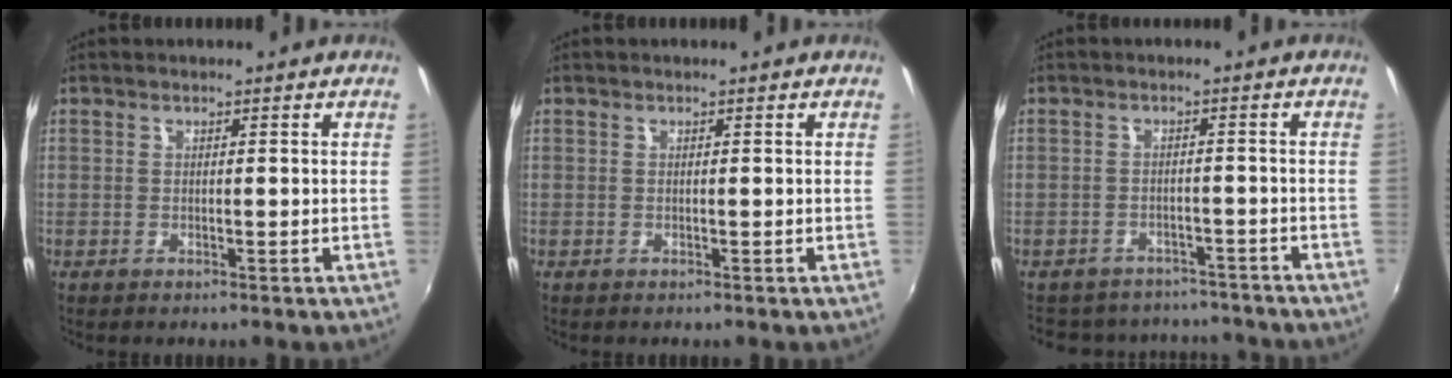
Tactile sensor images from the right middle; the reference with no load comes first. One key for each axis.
{"total": 0.0}
{"total": 12.1, "fx": -10.4, "fy": 5.4, "fz": 2.9, "tx": -0.069, "ty": 0.023, "tz": -0.131}